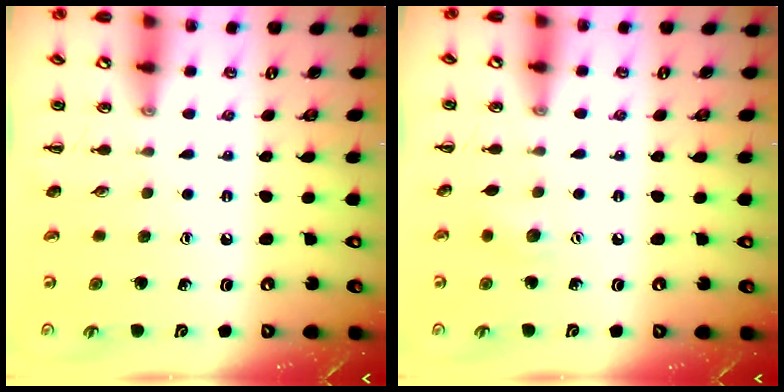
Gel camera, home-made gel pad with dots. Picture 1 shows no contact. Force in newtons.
{"total": 5.7, "press": 5.6, "slide": 1.0}